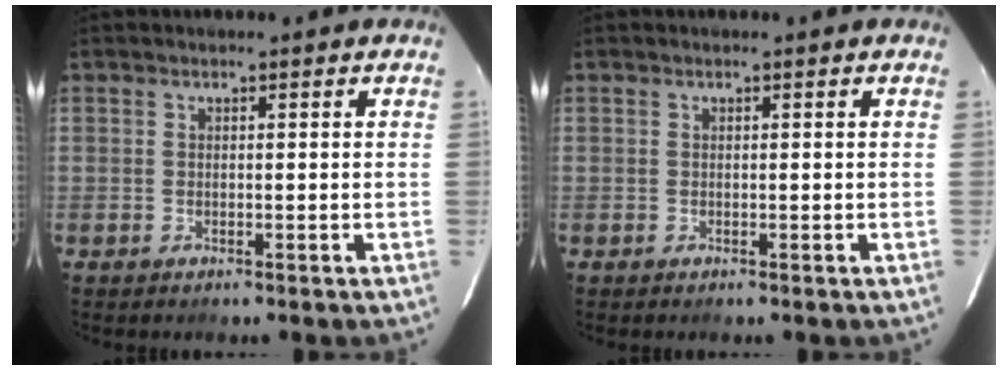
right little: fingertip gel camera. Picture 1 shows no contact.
{"total": 0.0}